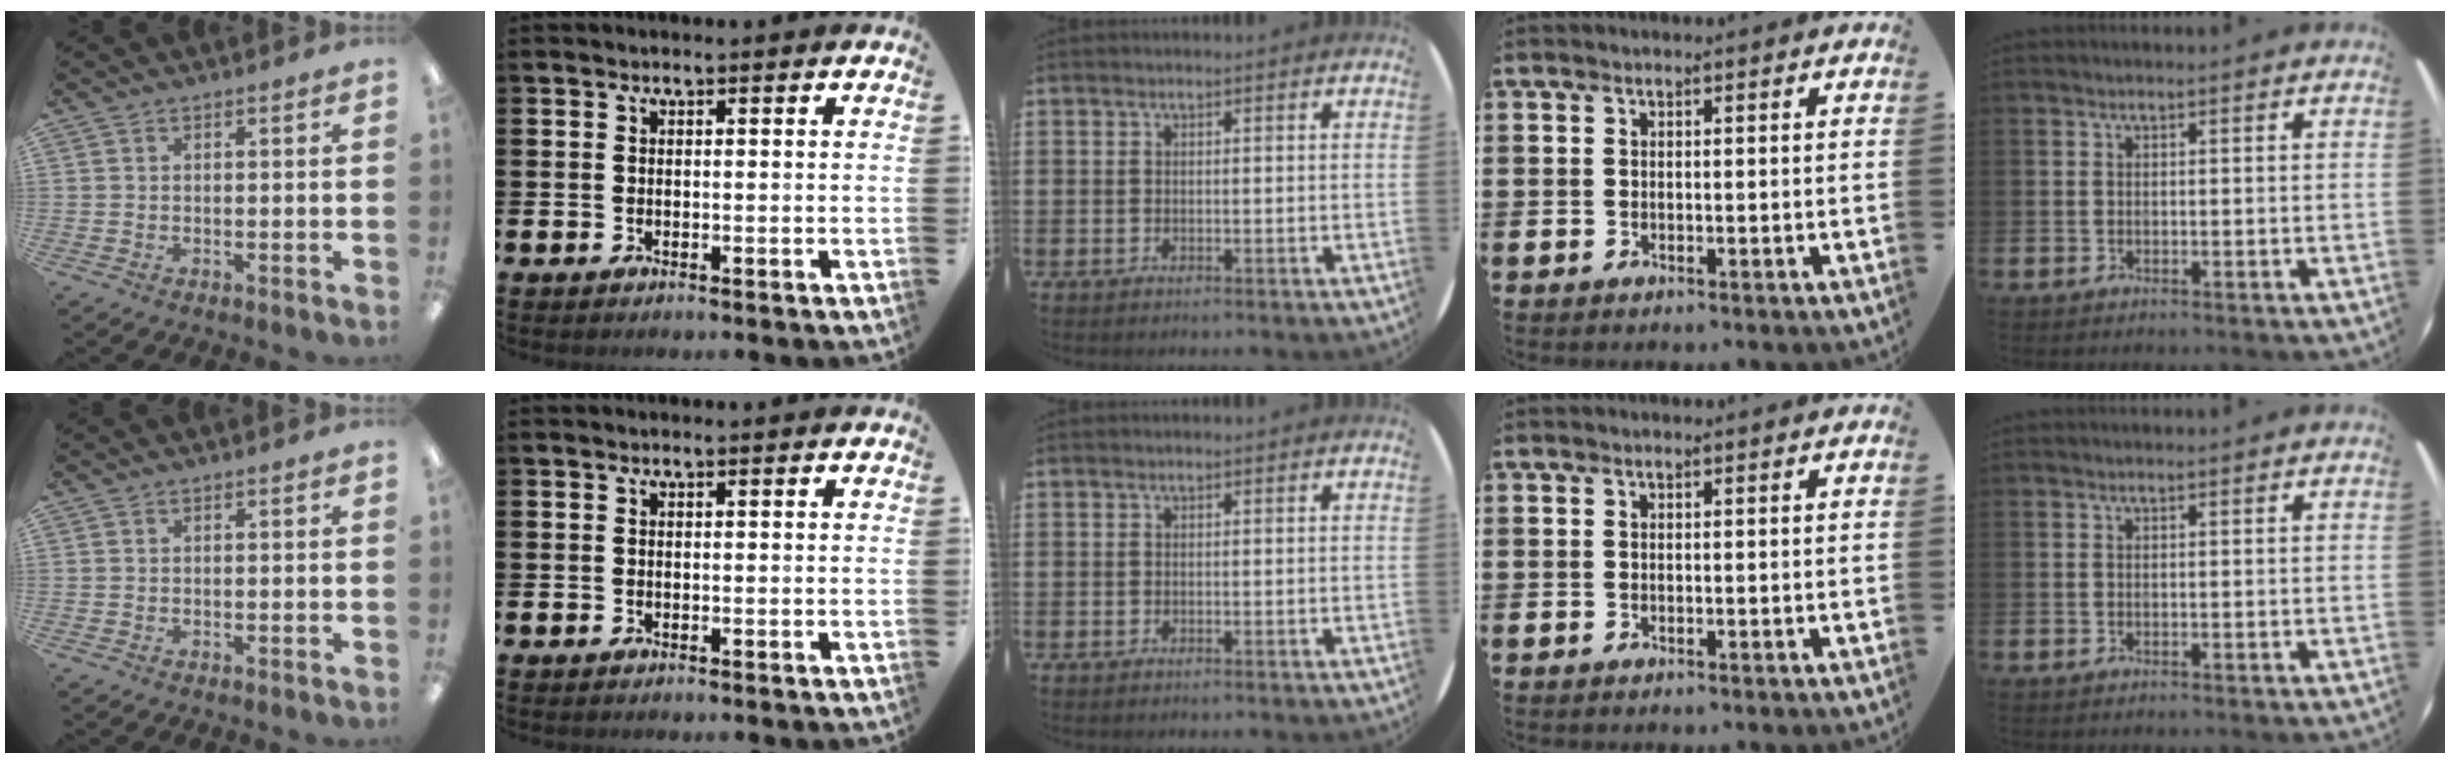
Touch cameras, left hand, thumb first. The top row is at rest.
{}